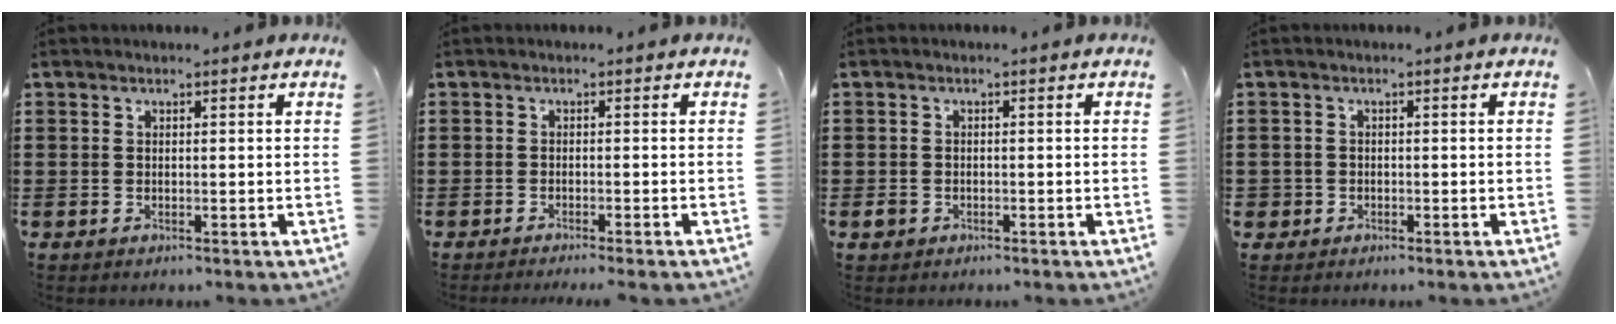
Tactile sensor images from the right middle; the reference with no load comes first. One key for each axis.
{"total": 0.9, "fx": -0.9, "fy": -0.1, "fz": 0.1, "tx": -0.002, "ty": -0.001, "tz": -0.019}
{"total": 1.4, "fx": -0.8, "fy": 1.1, "fz": 0.3, "tx": -0.016, "ty": -0.002, "tz": -0.020}
{"total": 1.4, "fx": -0.6, "fy": 1.2, "fz": 0.0, "tx": -0.005, "ty": 0.002, "tz": -0.016}